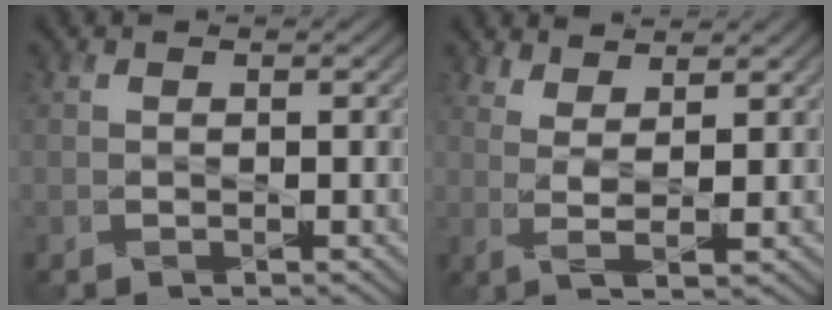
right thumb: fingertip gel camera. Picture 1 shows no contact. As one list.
[{"total": 3.7, "force": [2.5, 0.1, 2.7], "torque": [-0.052, -0.008, 0.051]}]